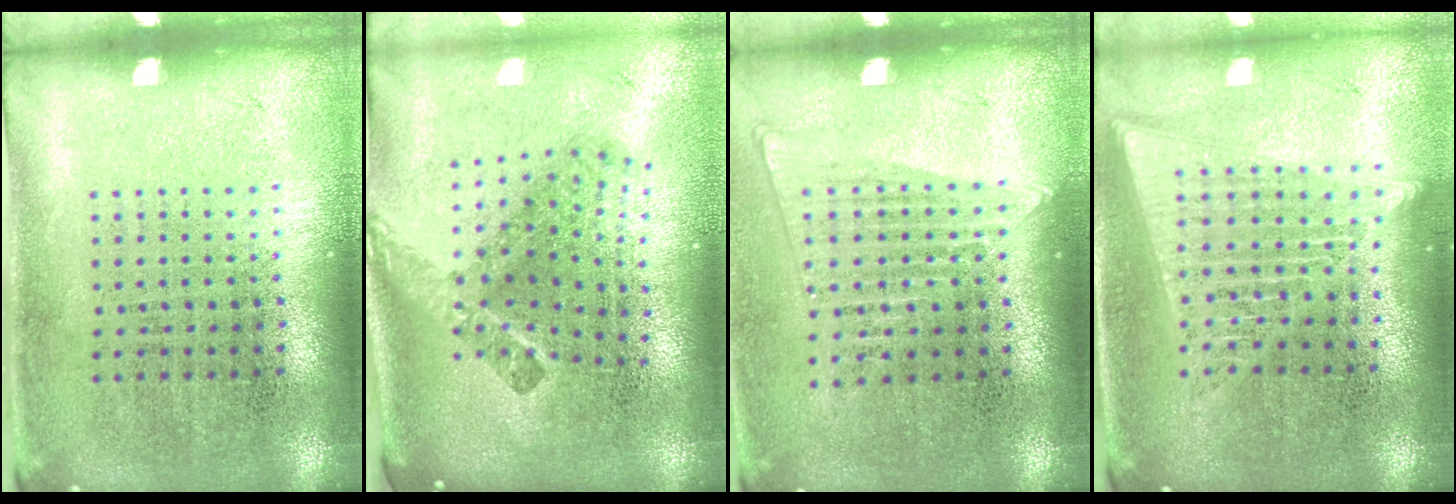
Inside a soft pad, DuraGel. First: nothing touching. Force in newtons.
{"total": 2.5, "press": 1.6, "slide": 2.0}
{"total": 1.4, "press": 1.3, "slide": 0.6}
{"total": 2.0, "press": 1.8, "slide": 1.0}